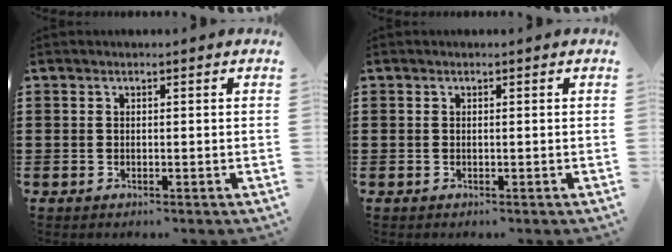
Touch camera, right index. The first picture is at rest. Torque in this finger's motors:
{"motor_torque": [0.00, 0.05, 0.01, 0.00]}